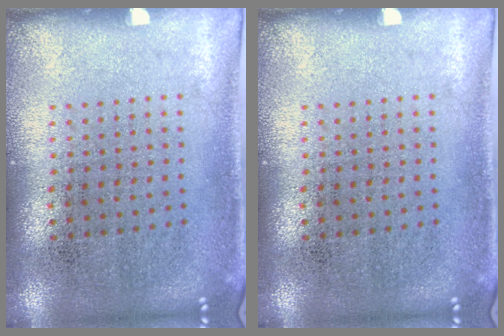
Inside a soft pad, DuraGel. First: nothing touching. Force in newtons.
{"total": 0.0}